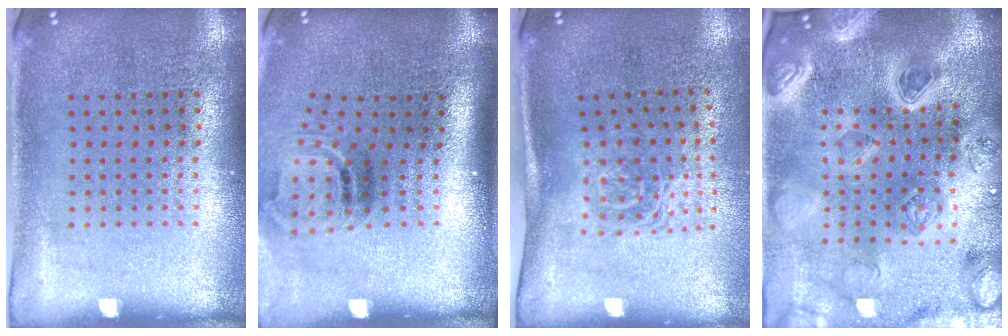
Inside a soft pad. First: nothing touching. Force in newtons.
{"total": 1.9, "press": 1.2, "slide": 1.5}
{"total": 1.7, "press": 1.1, "slide": 1.3}
{"total": 5.2, "press": 4.4, "slide": 2.9}